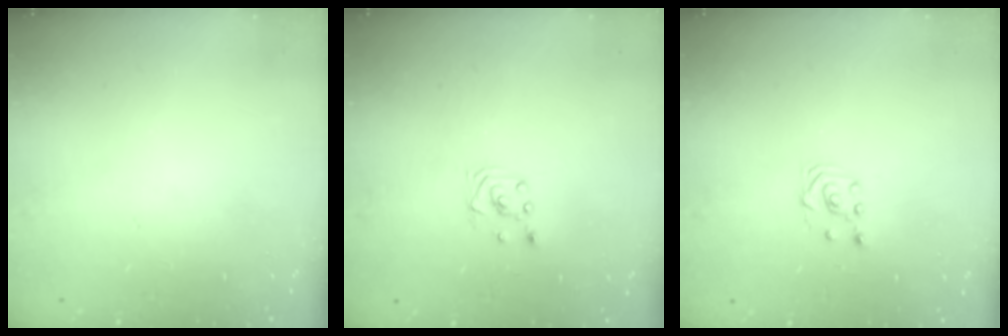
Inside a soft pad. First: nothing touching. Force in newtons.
{"total": 2.0, "press": 2.0, "slide": 0.1}
{"total": 2.9, "press": 2.6, "slide": 1.4}